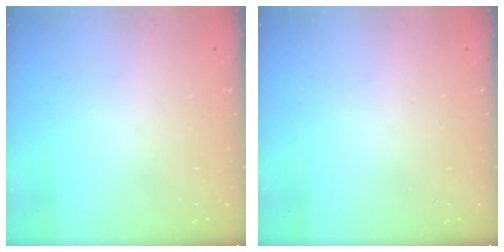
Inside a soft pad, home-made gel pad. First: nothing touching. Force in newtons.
{"total": 0.0}